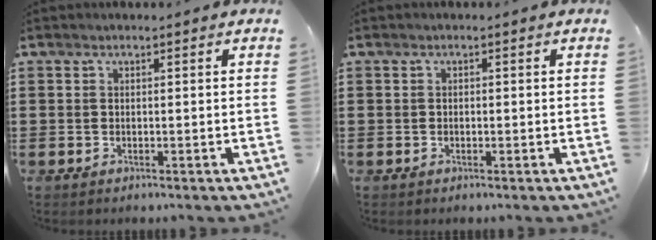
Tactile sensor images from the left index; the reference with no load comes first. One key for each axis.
{"total": 0.5, "fx": -0.2, "fy": 0.4, "fz": 0.4, "tx": -0.009, "ty": 0.000, "tz": -0.004}